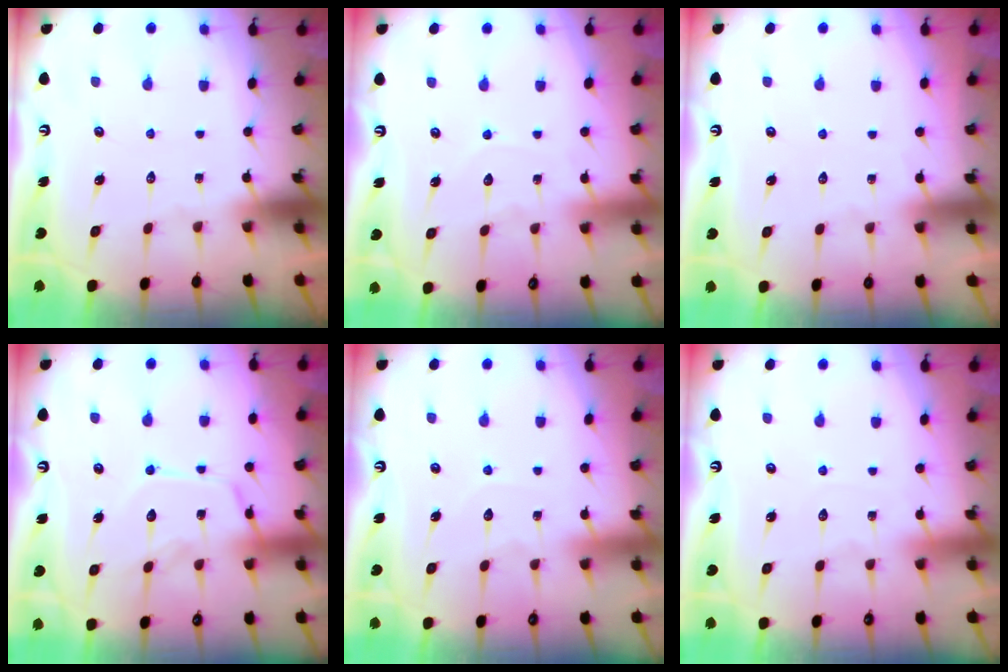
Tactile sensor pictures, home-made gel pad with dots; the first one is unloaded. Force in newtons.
{"total": 5.3, "press": 5.3, "slide": 0.4}
{"total": 3.9, "press": 3.8, "slide": 0.6}
{"total": 12.9, "press": 12.9, "slide": 1.0}
{"total": 4.5, "press": 4.5, "slide": 0.4}
{"total": 2.5, "press": 2.4, "slide": 0.3}